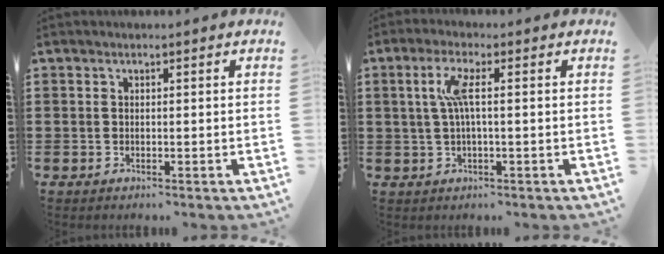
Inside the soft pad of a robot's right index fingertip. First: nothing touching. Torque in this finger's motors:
{"motor_torque": [1.03, 0.20, 0.32, 0.05]}